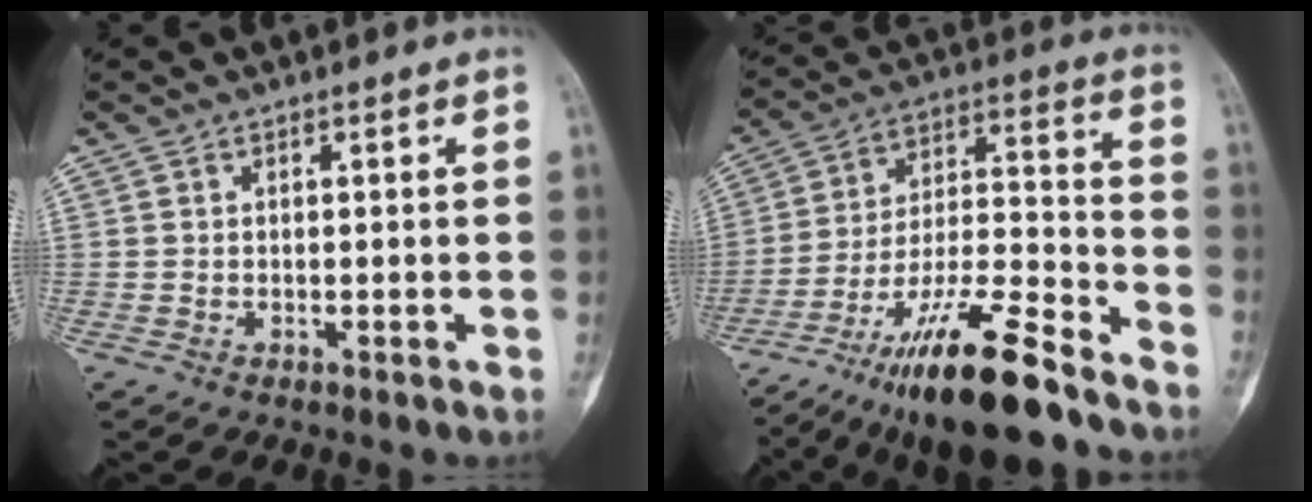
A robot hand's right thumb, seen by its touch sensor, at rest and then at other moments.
{"total": 19.9, "force": [-14.4, 4.1, 13.1], "torque": [-0.247, 0.073, -0.250]}